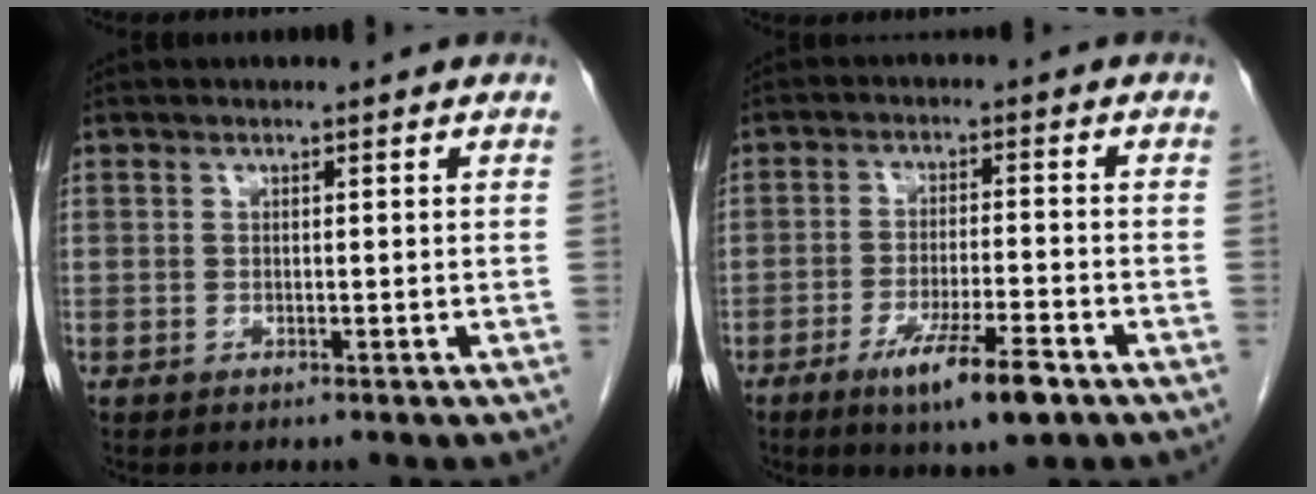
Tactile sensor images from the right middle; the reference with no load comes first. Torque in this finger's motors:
{"motor_torque": [1.44, -0.70, 0.35, 0.05]}